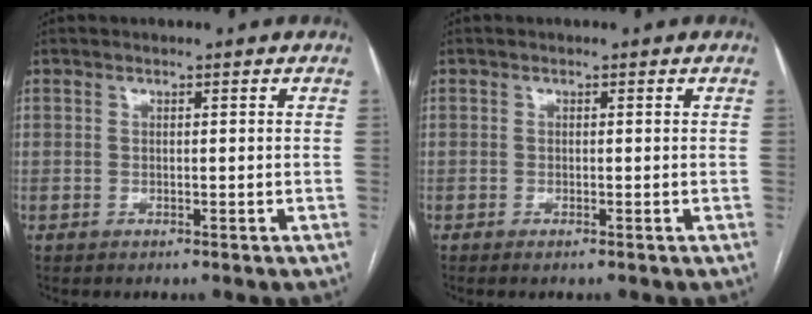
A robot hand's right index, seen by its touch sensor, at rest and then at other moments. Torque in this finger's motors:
{"motor_torque": [0.12, 0.12, 0.01, 0.01]}